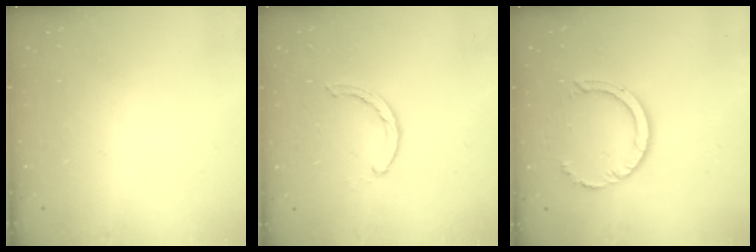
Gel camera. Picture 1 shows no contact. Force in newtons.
{"total": 2.4, "press": 2.4, "slide": 0.4}
{"total": 8.3, "press": 8.2, "slide": 0.6}